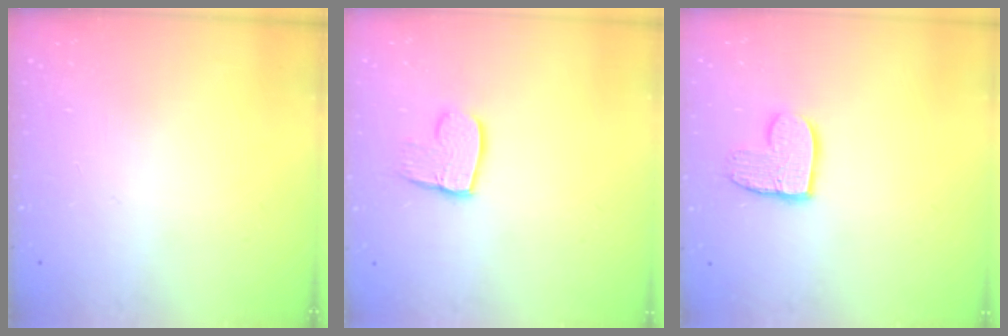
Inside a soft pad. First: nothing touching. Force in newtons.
{"total": 9.5, "press": 9.4, "slide": 0.8}
{"total": 9.2, "press": 9.2, "slide": 0.2}